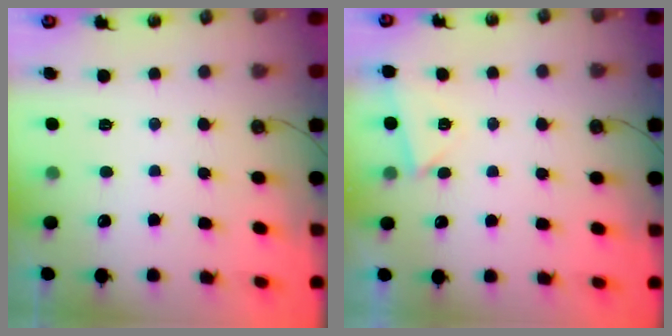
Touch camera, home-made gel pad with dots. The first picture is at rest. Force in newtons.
{"total": 2.9, "press": 2.8, "slide": 0.6}